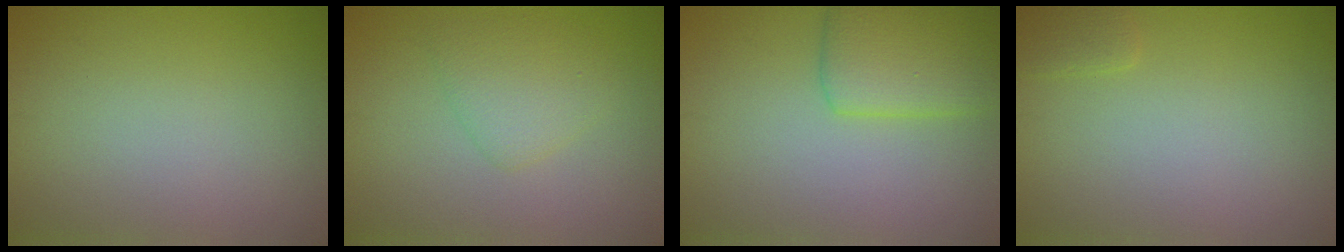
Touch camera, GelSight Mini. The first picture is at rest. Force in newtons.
{"total": 2.5, "press": 2.5, "slide": 0.1}
{"total": 4.2, "press": 4.2, "slide": 0.2}
{"total": 0.9, "press": 0.9, "slide": 0.1}